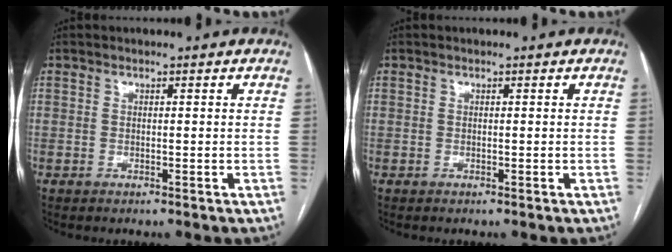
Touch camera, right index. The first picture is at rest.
{"total": 0.0}